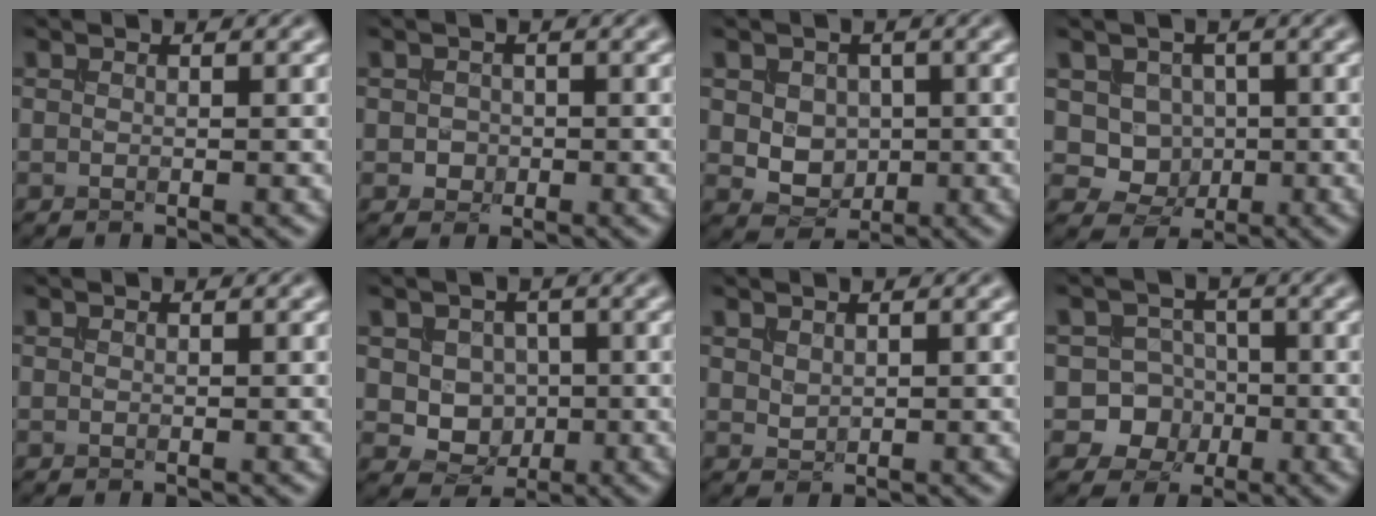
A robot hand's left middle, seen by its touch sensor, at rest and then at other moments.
{"total": 1.1, "force": [-0.2, 1.0, 0.3], "torque": [-0.003, -0.003, -0.004]}
{"total": 3.5, "force": [0.3, 2.9, 2.0], "torque": [-0.040, -0.006, 0.010]}
{"total": 4.2, "force": [0.8, 3.7, 1.8], "torque": [-0.027, -0.005, 0.014]}
{"total": 0.0}
{"total": 3.9, "force": [0.2, 3.4, 1.9], "torque": [-0.031, -0.008, -0.001]}
{"total": 0.8, "force": [0.6, 0.5, 0.3], "torque": [-0.012, -0.001, 0.017]}
{"total": 6.2, "force": [-2.1, 5.7, 1.2], "torque": [0.003, 0.005, -0.056]}